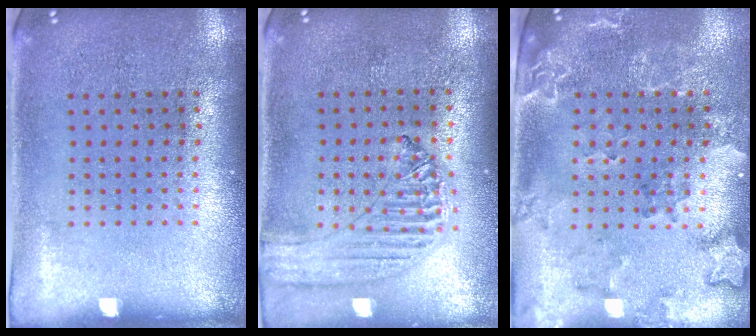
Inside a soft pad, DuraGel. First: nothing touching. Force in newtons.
{"total": 1.2, "press": 1.2, "slide": 0.1}
{"total": 2.0, "press": 1.9, "slide": 0.7}